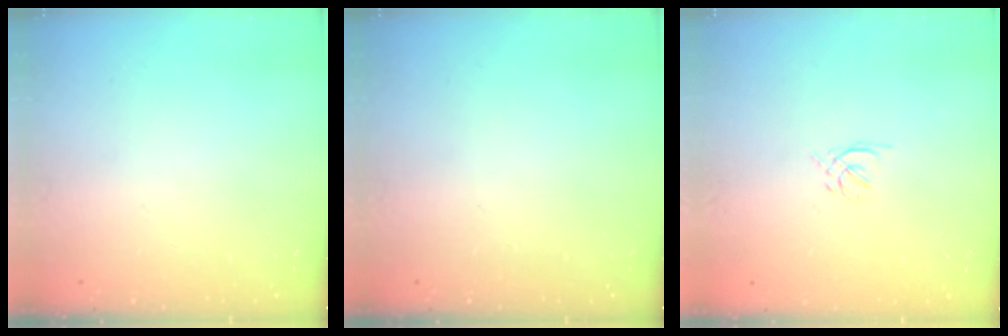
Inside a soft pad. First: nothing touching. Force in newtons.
{"total": 0.0}
{"total": 1.6, "press": 1.5, "slide": 0.5}